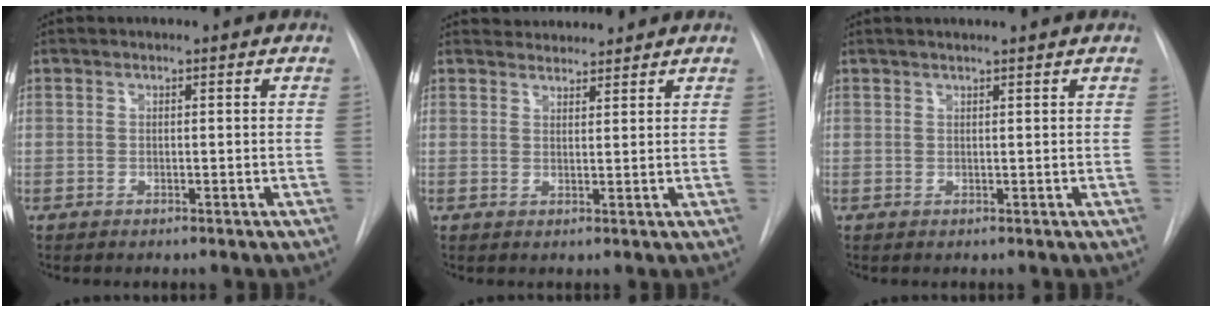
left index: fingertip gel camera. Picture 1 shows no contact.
{"total": 3.4, "force": [3.3, 0.6, -0.2], "torque": [-0.001, 0.018, 0.053]}
{"total": 2.9, "force": [2.6, -0.4, 1.2], "torque": [-0.014, 0.016, 0.034]}